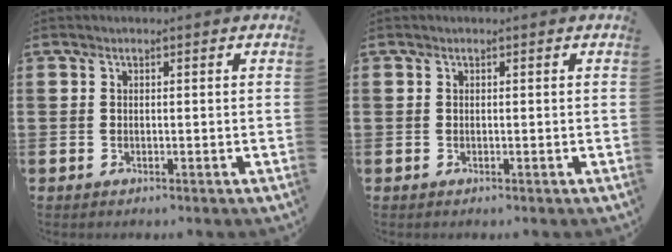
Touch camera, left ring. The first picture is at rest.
{"total": 0.0}